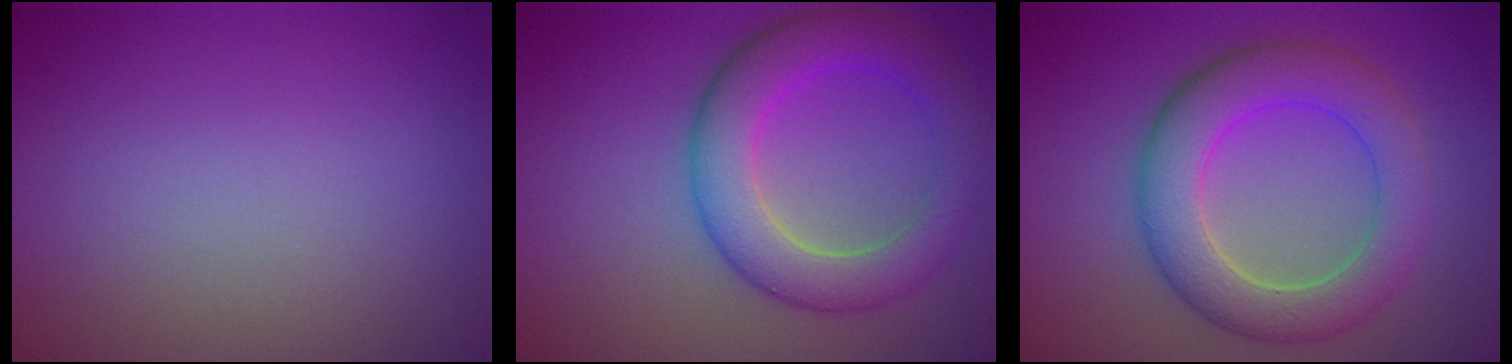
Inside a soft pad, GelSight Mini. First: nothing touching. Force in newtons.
{"total": 6.3, "press": 6.3, "slide": 0.1}
{"total": 6.7, "press": 6.7, "slide": 0.1}